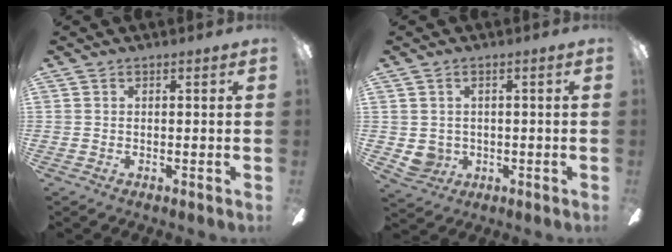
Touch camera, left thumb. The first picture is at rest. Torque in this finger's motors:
{"motor_torque": [-0.22, 0.31, -0.34, -0.05, 0.02]}